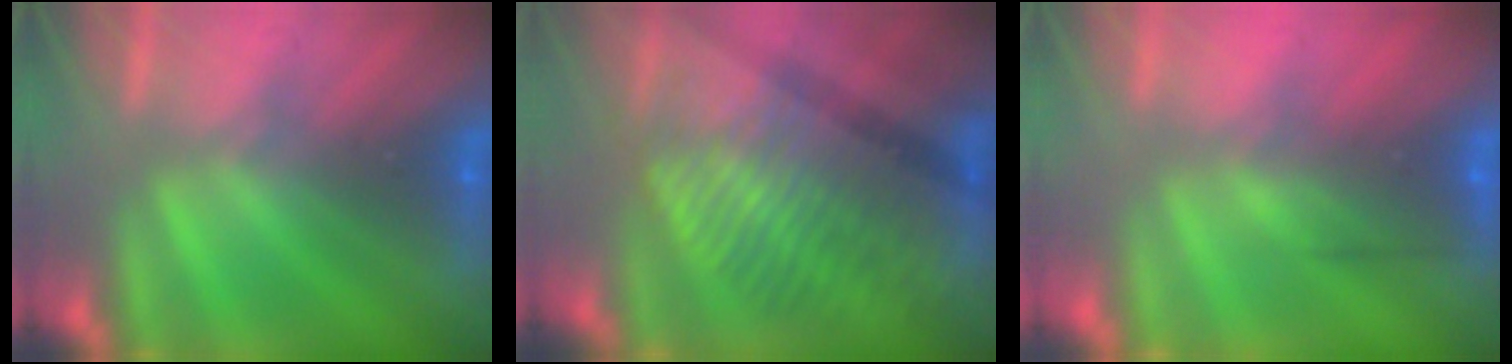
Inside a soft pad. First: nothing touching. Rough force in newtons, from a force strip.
{"total": 3.3}
{"total": 3.0}